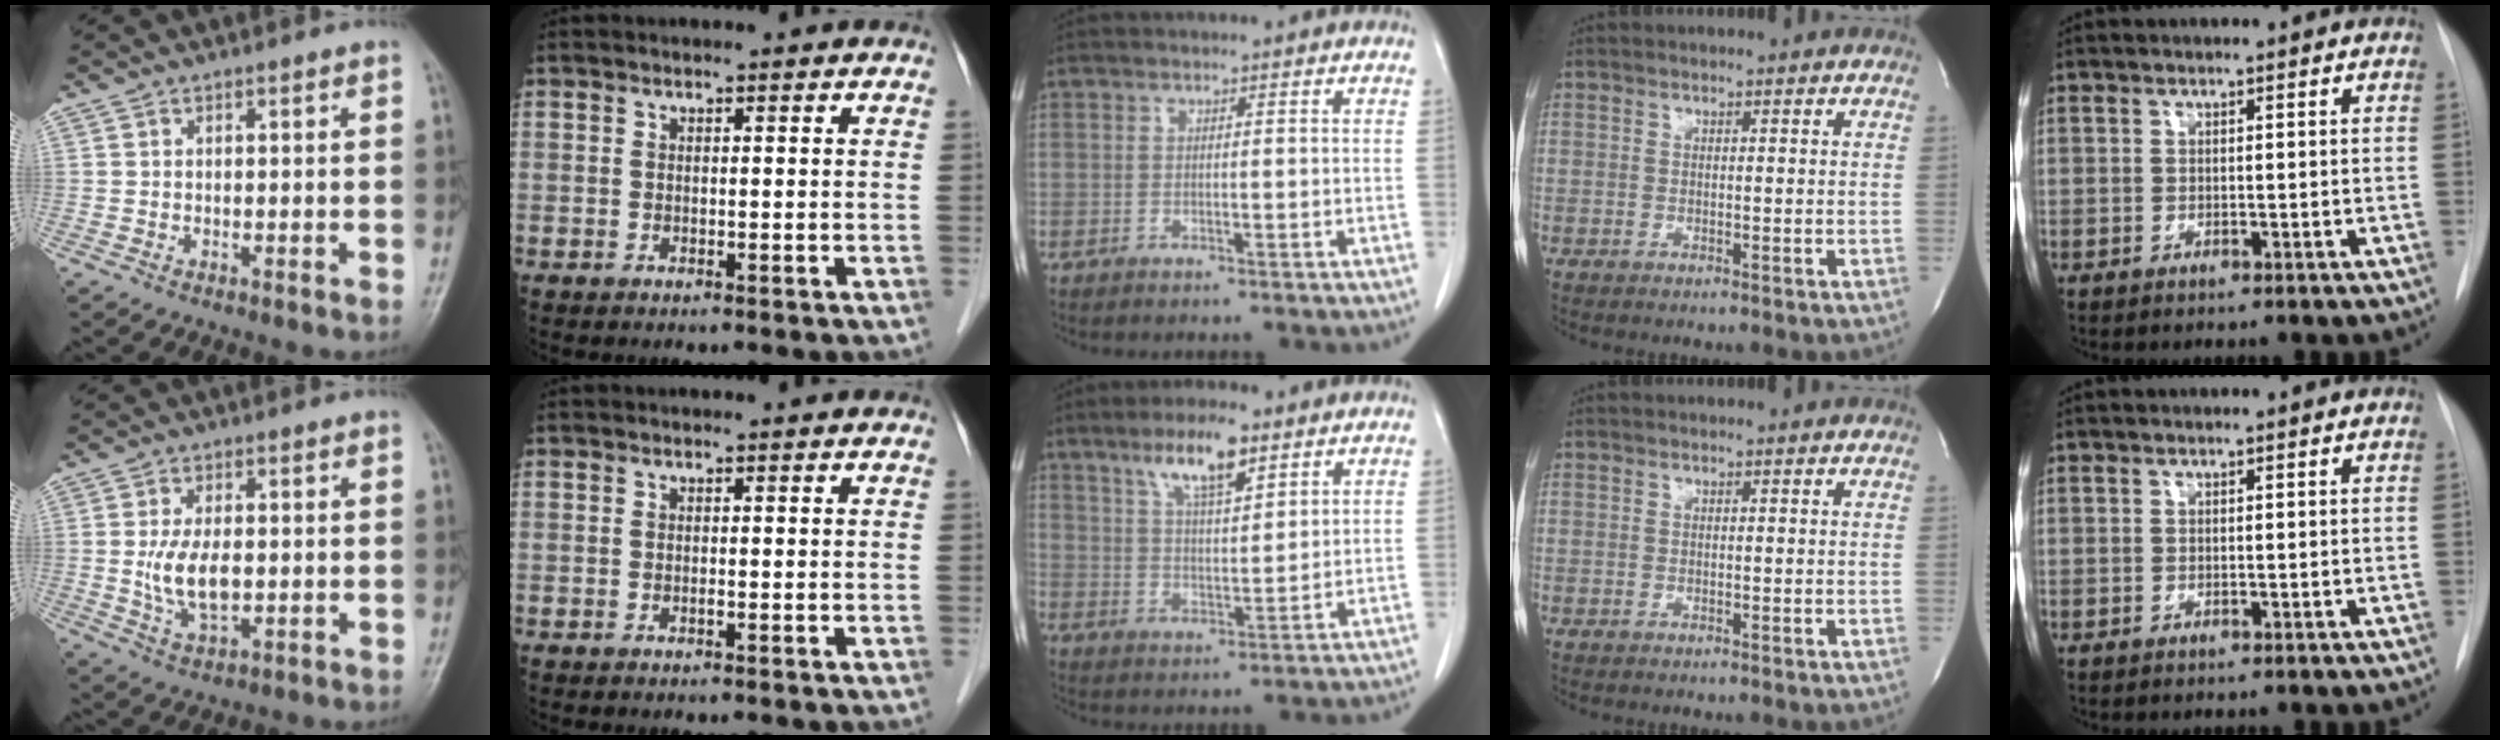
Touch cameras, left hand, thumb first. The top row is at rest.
{"thumb": {"total": 8.2, "force": [-0.3, 4.4, 7.0], "torque": [-0.128, -0.007, 0.000]}, "middle": {"total": 8.5, "force": [5.4, 1.9, 6.3], "torque": [-0.121, 0.004, 0.098]}}